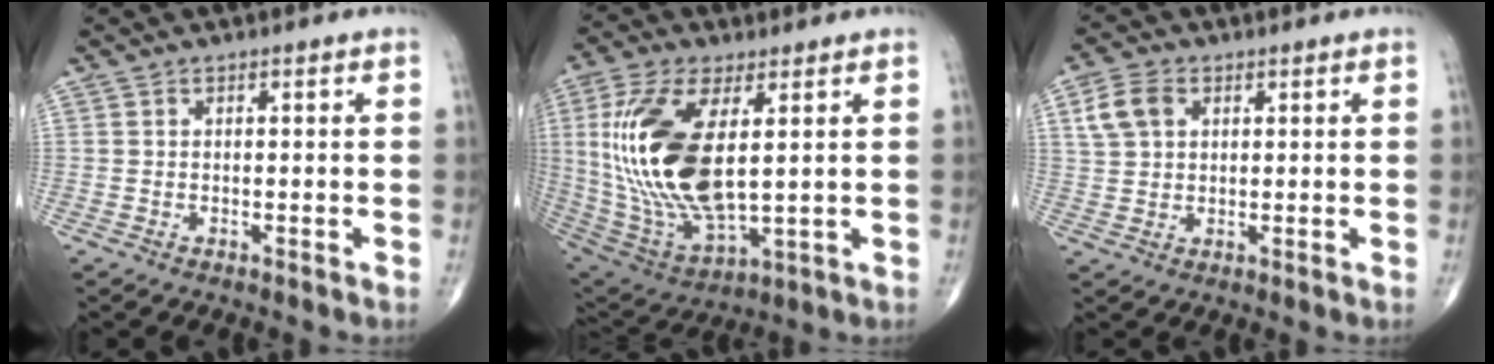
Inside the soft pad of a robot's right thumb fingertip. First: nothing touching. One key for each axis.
{"total": 22.1, "fx": 3.3, "fy": 10.1, "fz": 19.4, "tx": -0.409, "ty": -0.023, "tz": 0.073}
{"total": 6.0, "fx": 2.2, "fy": 4.3, "fz": 3.7, "tx": -0.065, "ty": 0.005, "tz": 0.042}